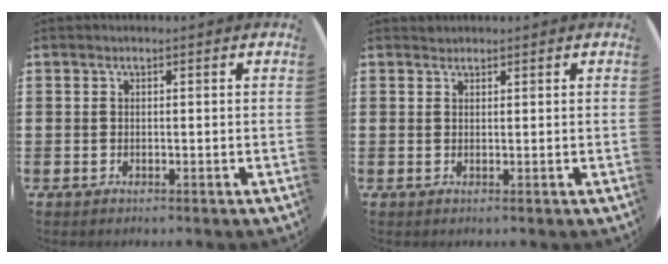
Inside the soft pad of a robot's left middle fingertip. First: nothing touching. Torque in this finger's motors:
{"motor_torque": [0.31, -0.25, -0.02, 0.00]}